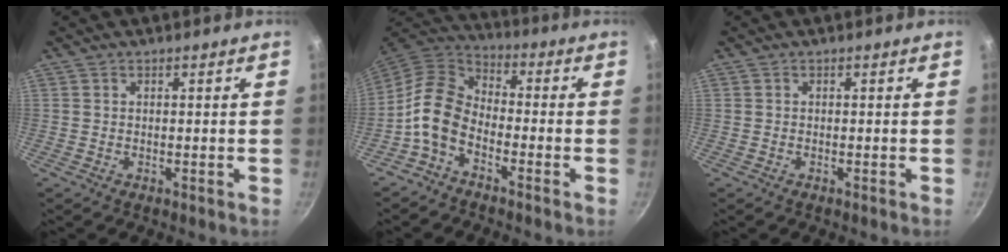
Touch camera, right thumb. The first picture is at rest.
{"total": 9.8, "force": [-4.0, 6.3, 6.4], "torque": [-0.119, 0.051, -0.096]}
{"total": 0.0}